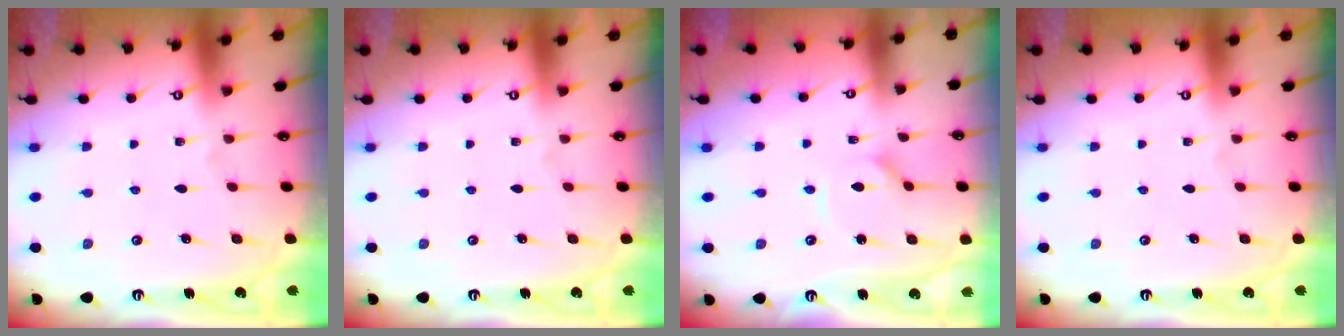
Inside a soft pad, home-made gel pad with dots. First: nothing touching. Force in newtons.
{"total": 0.0}
{"total": 2.1, "press": 2.1, "slide": 0.3}
{"total": 0.0}